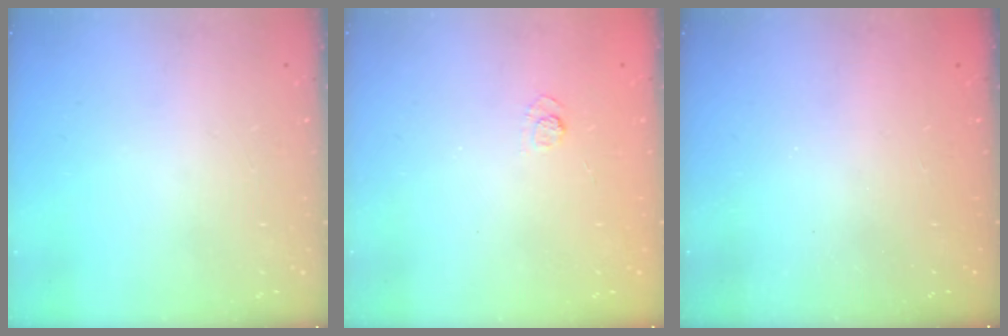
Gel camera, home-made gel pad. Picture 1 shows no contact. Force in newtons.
{"total": 2.4, "press": 2.0, "slide": 1.3}
{"total": 2.3, "press": 2.1, "slide": 0.8}